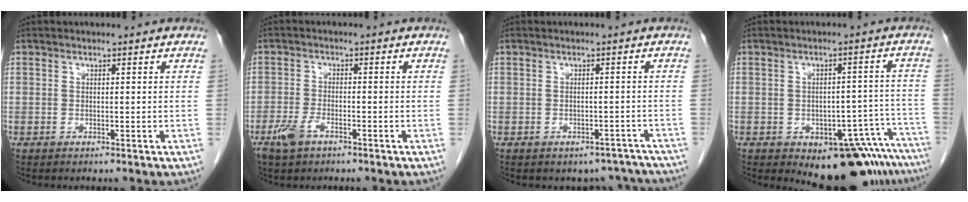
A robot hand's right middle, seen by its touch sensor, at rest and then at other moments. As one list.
[{"total": 3.7, "force": [-2.3, 1.5, 2.5], "torque": [-0.059, -0.001, -0.043]}, {"total": 5.6, "force": [-4.8, 2.7, -0.2], "torque": [0.022, 0.023, -0.049]}, {"total": 12.3, "force": [-9.5, 4.0, 6.7], "torque": [-0.019, 0.020, -0.115]}]